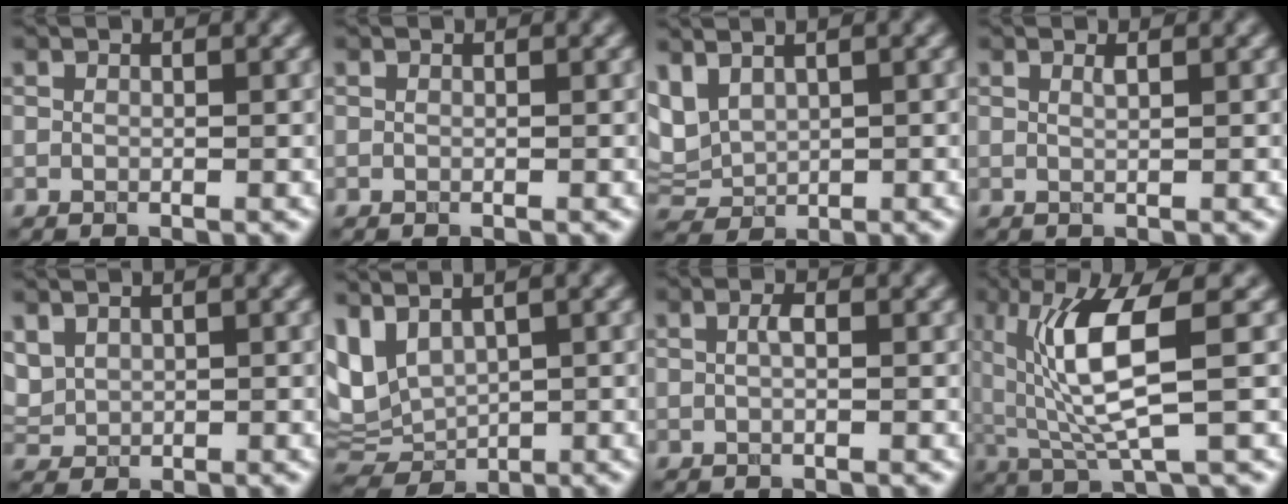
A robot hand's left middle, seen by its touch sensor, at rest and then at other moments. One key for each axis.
{"total": 0.0}
{"total": 3.9, "fx": 2.0, "fy": 2.4, "fz": 2.5, "tx": -0.061, "ty": 0.007, "tz": 0.051}
{"total": 0.6, "fx": 0.2, "fy": 0.2, "fz": 0.5, "tx": -0.004, "ty": 0.000, "tz": 0.005}
{"total": 1.8, "fx": 0.9, "fy": 1.2, "fz": 0.8, "tx": -0.023, "ty": 0.003, "tz": 0.029}
{"total": 5.4, "fx": 2.1, "fy": 2.9, "fz": 4.0, "tx": -0.093, "ty": -0.002, "tz": 0.052}
{"total": 0.9, "fx": -0.1, "fy": 0.2, "fz": 0.9, "tx": -0.020, "ty": 0.002, "tz": 0.002}
{"total": 7.5, "fx": 1.3, "fy": 1.7, "fz": 7.2, "tx": -0.132, "ty": -0.008, "tz": 0.031}